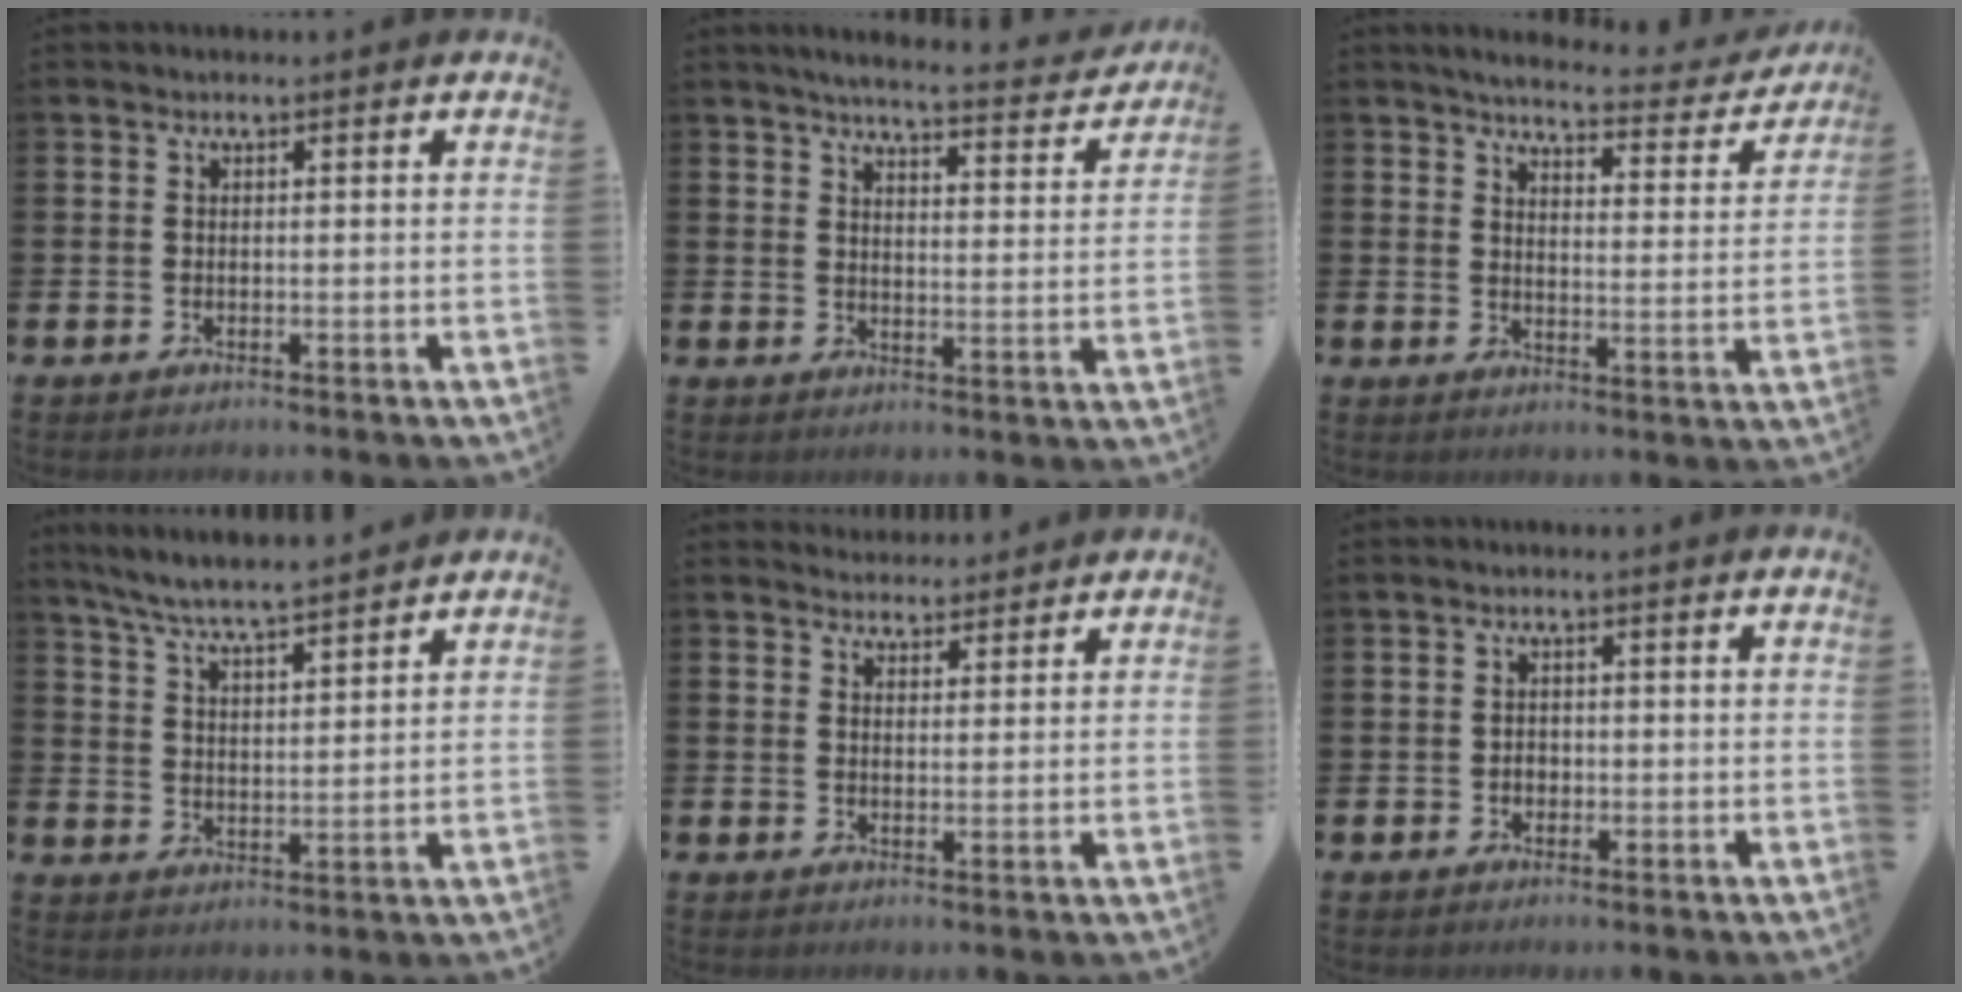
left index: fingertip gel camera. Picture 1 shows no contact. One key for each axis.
{"total": 5.2, "fx": 5.0, "fy": 0.4, "fz": 1.6, "tx": -0.038, "ty": -0.035, "tz": 0.082}
{"total": 4.2, "fx": 3.9, "fy": 0.9, "fz": 1.3, "tx": -0.033, "ty": -0.031, "tz": 0.058}
{"total": 6.7, "fx": 6.4, "fy": 0.0, "fz": 1.8, "tx": -0.063, "ty": -0.035, "tz": 0.115}
{"total": 3.4, "fx": 3.2, "fy": 1.0, "fz": -0.3, "tx": 0.003, "ty": -0.017, "tz": 0.059}
{"total": 1.3, "fx": -0.4, "fy": 1.1, "fz": 0.6, "tx": -0.001, "ty": 0.001, "tz": -0.011}